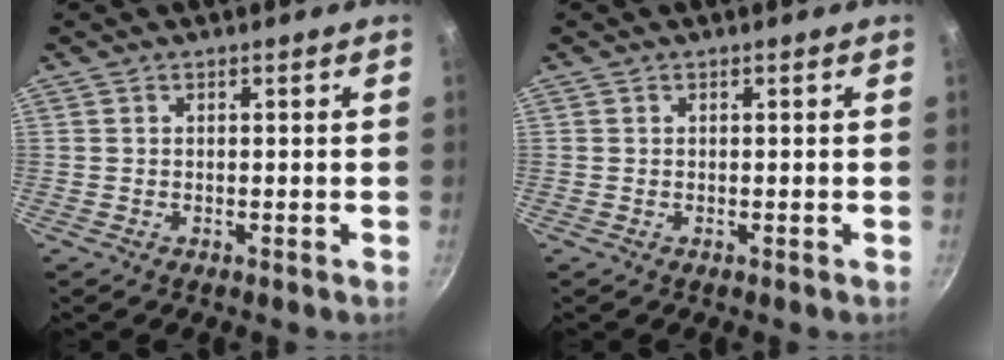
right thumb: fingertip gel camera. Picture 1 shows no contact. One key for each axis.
{"total": 0.0}